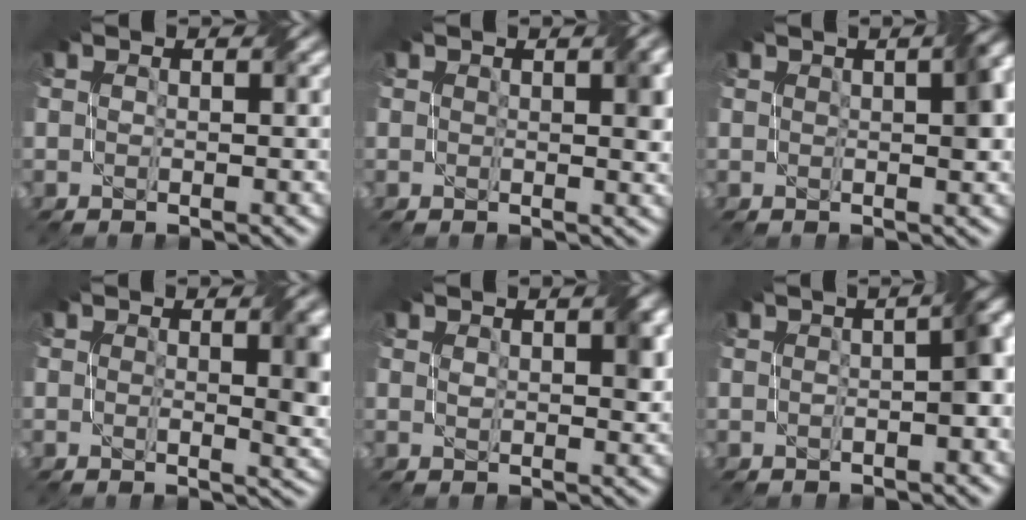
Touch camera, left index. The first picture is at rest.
{"total": 2.5, "force": [0.8, 0.8, 2.2], "torque": [-0.026, 0.003, 0.013]}
{"total": 4.1, "force": [0.9, 1.2, 3.8], "torque": [-0.039, 0.016, 0.013]}
{"total": 4.3, "force": [0.8, 1.2, 4.0], "torque": [-0.050, 0.000, 0.016]}
{"total": 2.5, "force": [1.1, 0.9, 2.0], "torque": [-0.030, 0.003, 0.023]}
{"total": 4.2, "force": [0.1, 1.1, 4.1], "torque": [-0.042, 0.016, 0.003]}